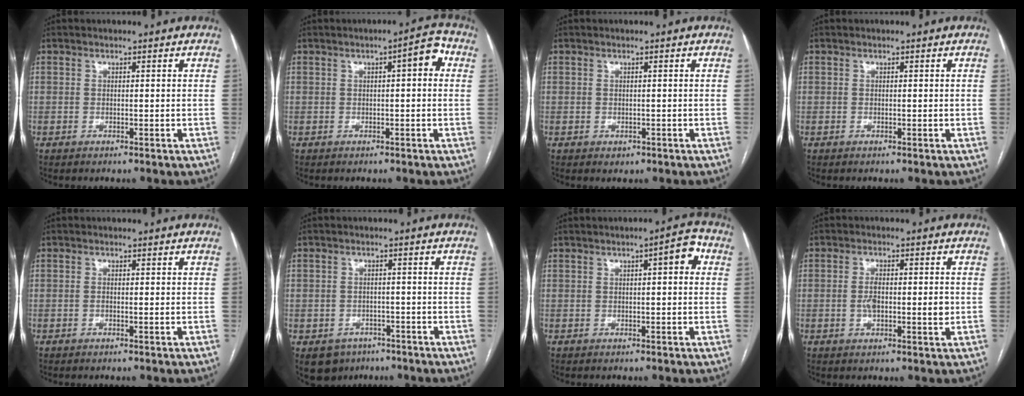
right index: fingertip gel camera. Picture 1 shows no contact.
{"total": 4.1, "force": [0.9, 1.0, 3.8], "torque": [-0.048, 0.015, 0.008]}
{"total": 0.9, "force": [-0.3, 0.7, 0.3], "torque": [-0.007, 0.001, 0.001]}
{"total": 0.0}
{"total": 0.7, "force": [-0.2, 0.1, 0.7], "torque": [-0.012, 0.000, -0.002]}
{"total": 5.8, "force": [-3.4, 4.6, 1.0], "torque": [-0.015, 0.007, -0.042]}
{"total": 3.8, "force": [1.0, 1.0, 3.6], "torque": [-0.045, 0.015, 0.010]}
{"total": 5.0, "force": [-0.4, 1.5, 4.8], "torque": [-0.090, 0.000, -0.007]}